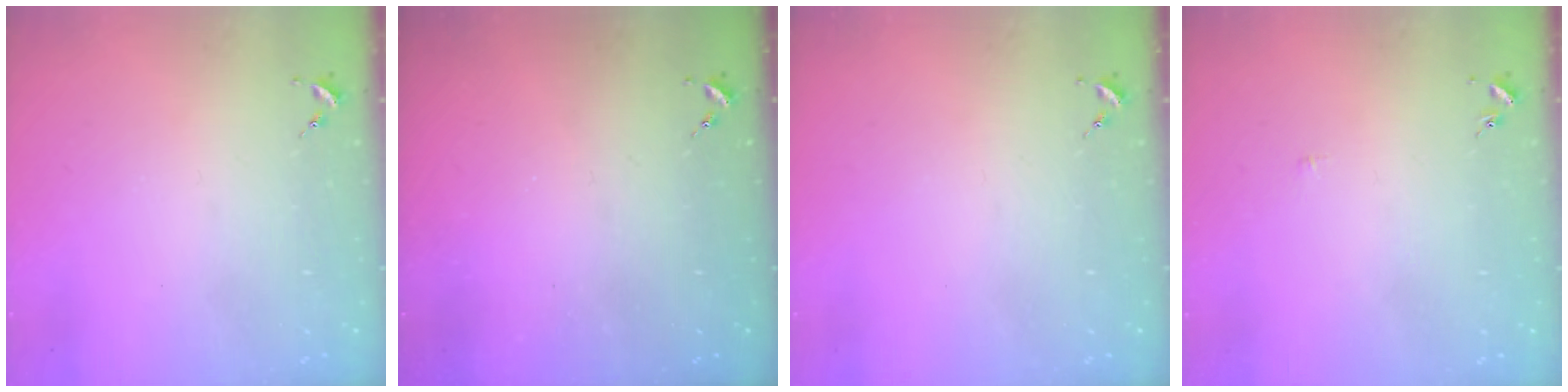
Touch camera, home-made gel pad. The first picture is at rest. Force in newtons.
{"total": 0.0}
{"total": 0.0}
{"total": 1.8, "press": 1.8, "slide": 0.3}